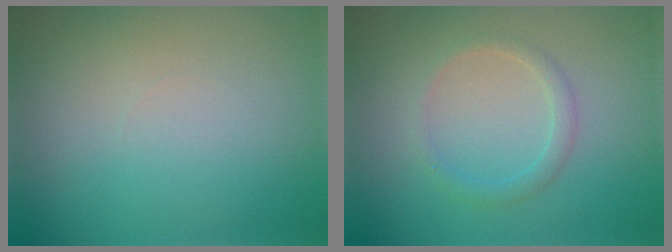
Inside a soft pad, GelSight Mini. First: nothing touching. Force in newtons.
{"total": 1.5, "press": 1.5, "slide": 0.1}